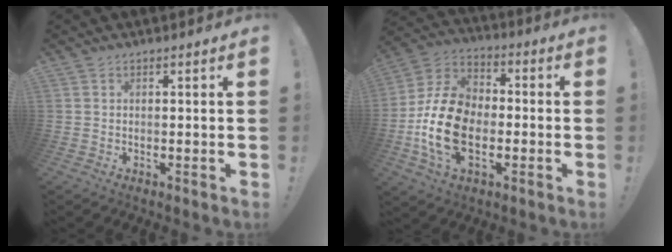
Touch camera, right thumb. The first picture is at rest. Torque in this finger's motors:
{"motor_torque": [0.51, 0.77, 1.30, -0.90, 0.11]}